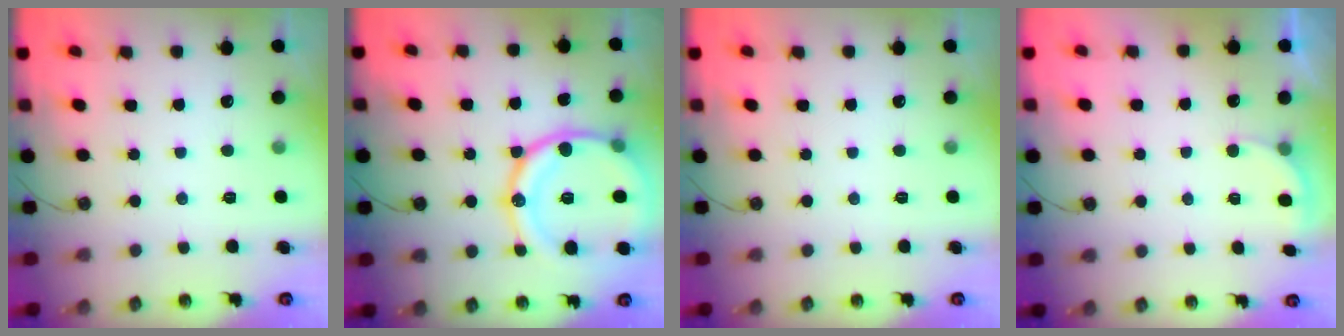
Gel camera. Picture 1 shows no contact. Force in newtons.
{"total": 20.8, "press": 20.7, "slide": 2.5}
{"total": 0.0}
{"total": 2.5, "press": 2.4, "slide": 0.7}